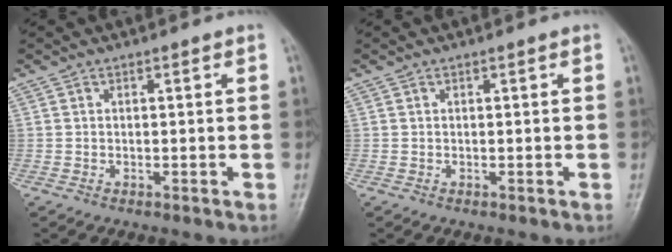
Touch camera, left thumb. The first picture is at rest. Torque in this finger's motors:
{"motor_torque": [0.00, 0.00, -0.09, -0.19, 0.00]}